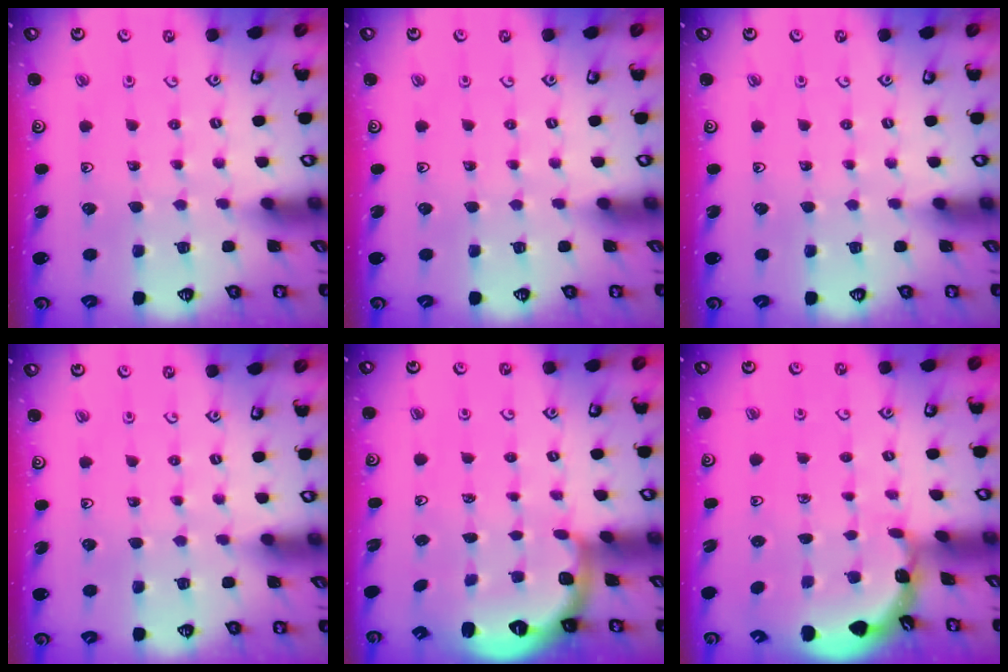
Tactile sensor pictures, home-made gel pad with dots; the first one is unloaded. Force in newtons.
{"total": 0.0}
{"total": 0.0}
{"total": 0.0}
{"total": 2.5, "press": 2.0, "slide": 1.5}
{"total": 1.6, "press": 1.6, "slide": 0.1}